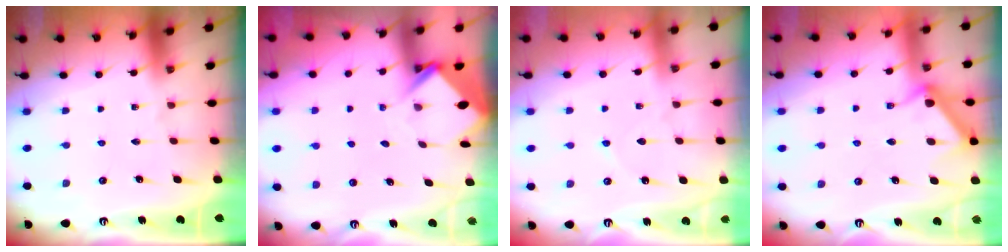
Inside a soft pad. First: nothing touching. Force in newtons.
{"total": 3.9, "press": 3.9, "slide": 0.1}
{"total": 3.5, "press": 3.5, "slide": 0.4}
{"total": 8.6, "press": 8.6, "slide": 0.2}